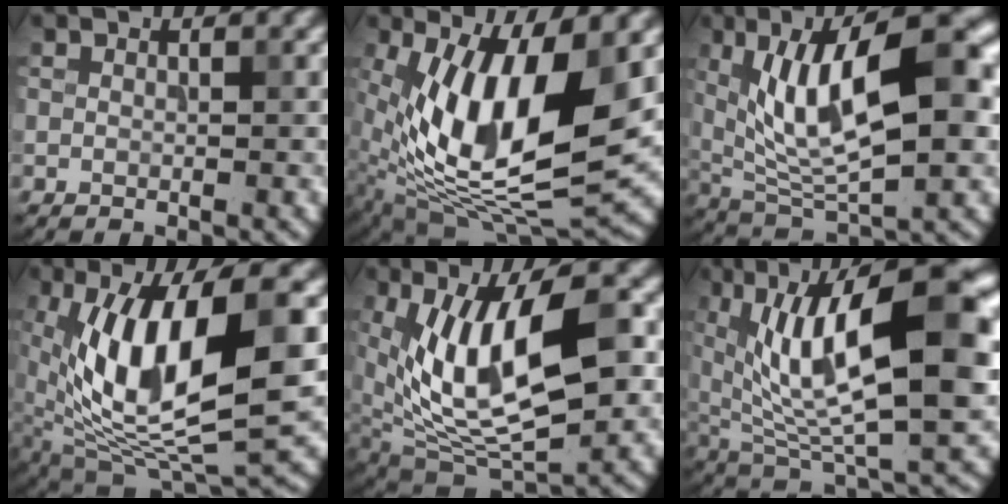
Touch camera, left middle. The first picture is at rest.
{"total": 13.6, "force": [0.9, 5.7, 12.3], "torque": [-0.225, -0.012, 0.010]}
{"total": 11.8, "force": [2.8, 4.1, 10.7], "torque": [-0.170, 0.007, 0.048]}
{"total": 12.9, "force": [1.1, 5.1, 11.8], "torque": [-0.214, -0.004, 0.018]}
{"total": 12.7, "force": [1.5, 5.6, 11.3], "torque": [-0.192, -0.002, 0.025]}
{"total": 14.6, "force": [2.6, 5.3, 13.4], "torque": [-0.217, 0.008, 0.040]}